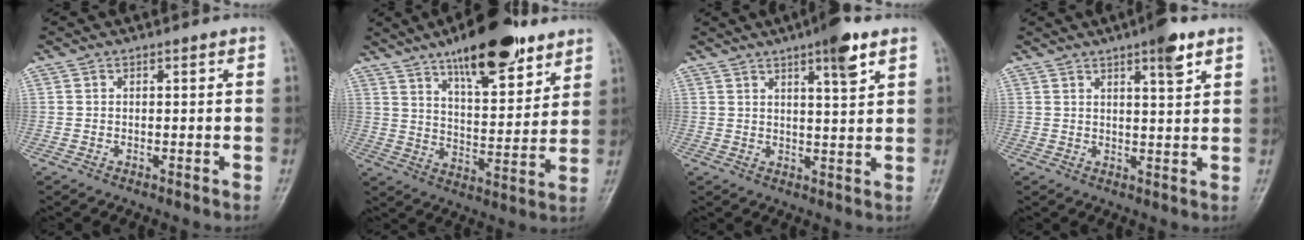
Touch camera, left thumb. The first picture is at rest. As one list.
[{"total": 17.4, "force": [11.7, 6.0, 11.5], "torque": [-0.139, -0.061, 0.185]}, {"total": 7.0, "force": [4.1, 1.2, 5.5], "torque": [-0.076, -0.020, 0.060]}, {"total": 5.6, "force": [3.4, 1.1, 4.3], "torque": [-0.057, -0.018, 0.047]}]